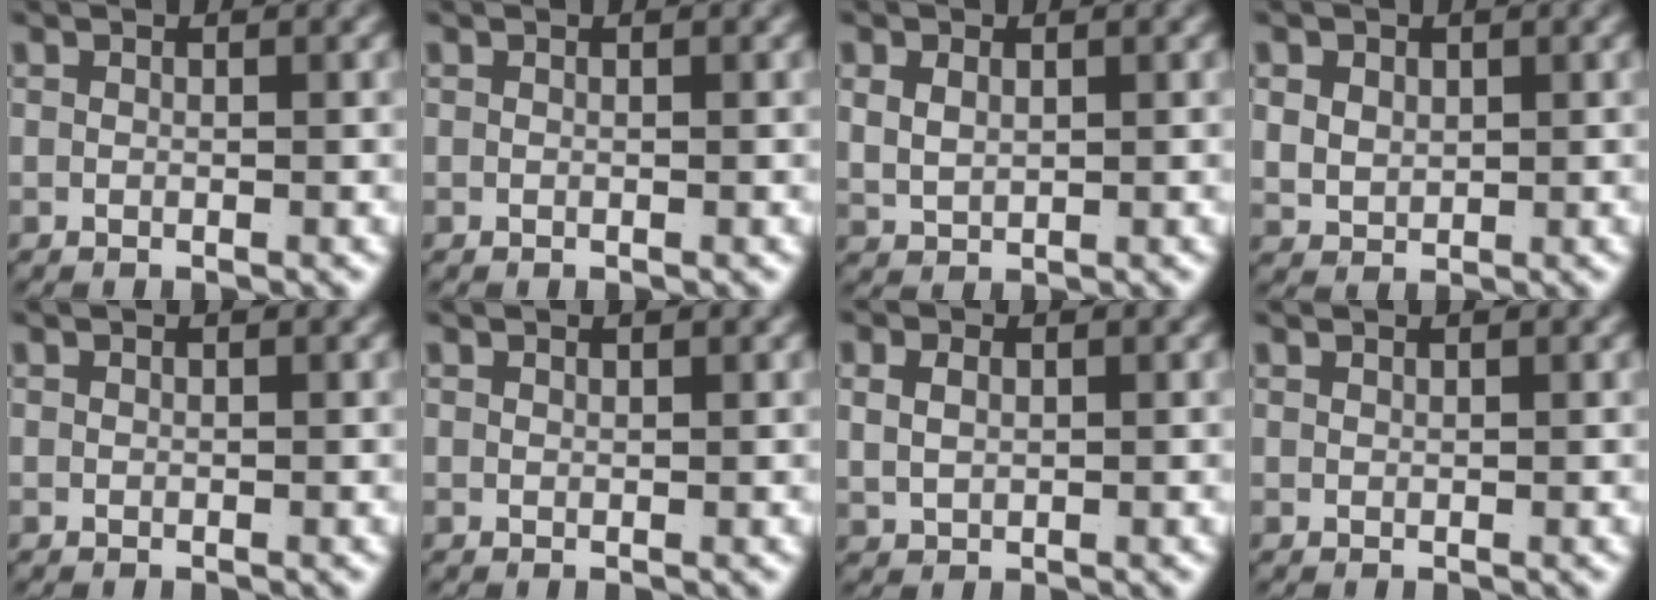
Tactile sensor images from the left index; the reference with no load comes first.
{"total": 0.0}
{"total": 2.4, "force": [0.8, 1.8, 1.3], "torque": [-0.036, -0.008, 0.028]}
{"total": 3.1, "force": [0.8, 2.7, 1.4], "torque": [-0.042, -0.016, 0.028]}
{"total": 0.0}
{"total": 0.6, "force": [0.4, -0.4, 0.0], "torque": [0.005, -0.003, 0.015]}
{"total": 2.0, "force": [0.7, 1.4, 1.2], "torque": [-0.027, -0.003, 0.024]}
{"total": 0.7, "force": [0.5, -0.5, 0.0], "torque": [0.005, -0.002, 0.016]}